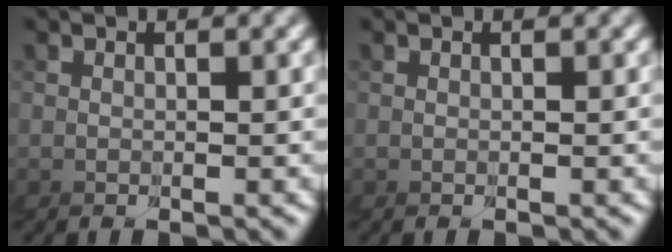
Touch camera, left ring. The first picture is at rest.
{"total": 0.0}